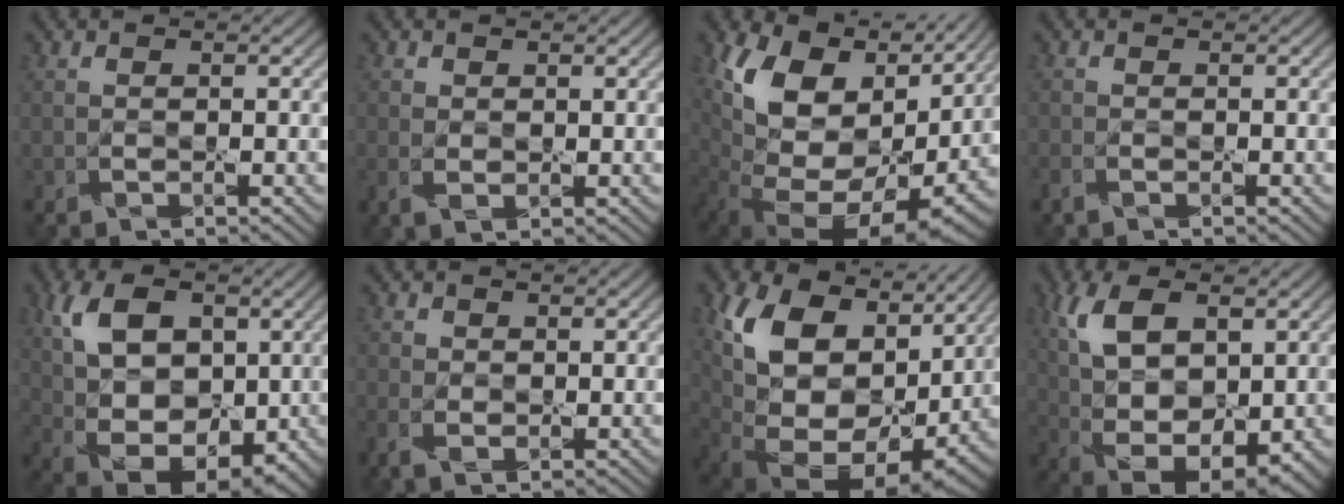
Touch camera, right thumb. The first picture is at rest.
{"total": 1.6, "force": [0.5, 1.0, 1.1], "torque": [-0.026, -0.003, 0.012]}
{"total": 17.4, "force": [5.0, 11.9, 11.7], "torque": [-0.197, -0.010, 0.123]}
{"total": 1.4, "force": [-1.0, 0.6, 0.8], "torque": [-0.028, -0.005, -0.023]}
{"total": 12.3, "force": [3.0, 7.6, 9.3], "torque": [-0.187, 0.005, 0.055]}
{"total": 2.3, "force": [0.3, 1.8, 1.5], "torque": [-0.037, -0.002, 0.004]}
{"total": 17.8, "force": [4.3, 13.1, 11.4], "torque": [-0.213, -0.021, 0.112]}
{"total": 12.7, "force": [3.1, 6.3, 10.6], "torque": [-0.218, -0.004, 0.062]}